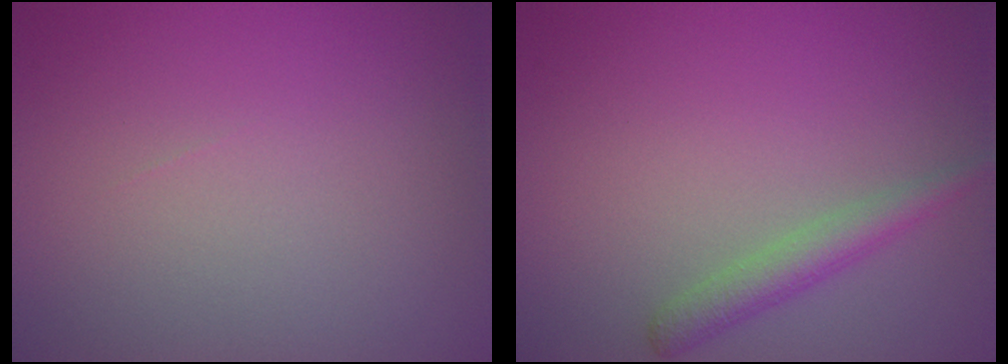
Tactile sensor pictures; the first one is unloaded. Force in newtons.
{"total": 2.2, "press": 2.2, "slide": 0.1}